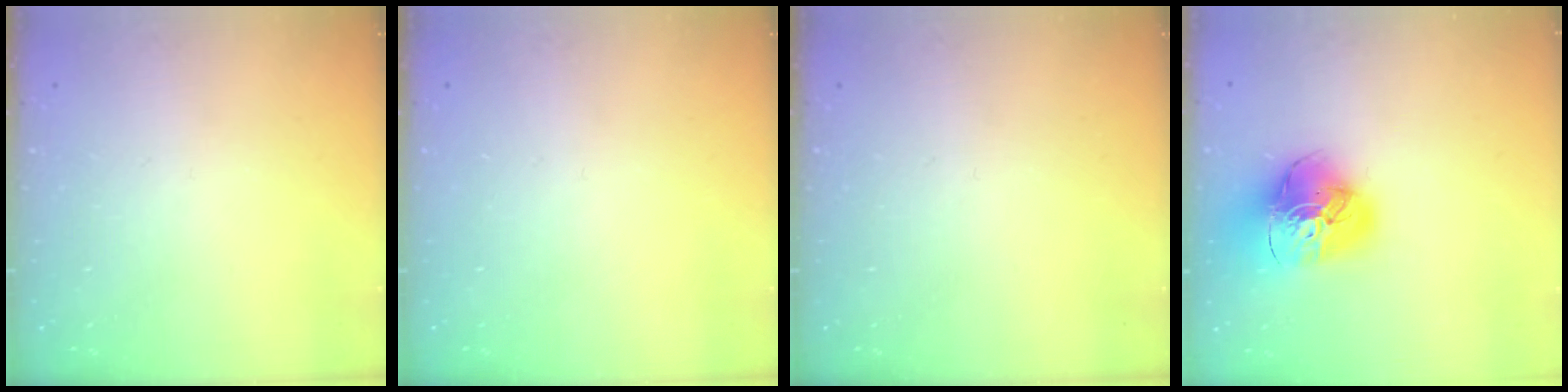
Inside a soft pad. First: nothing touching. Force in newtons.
{"total": 0.0}
{"total": 0.0}
{"total": 19.0, "press": 18.8, "slide": 2.2}